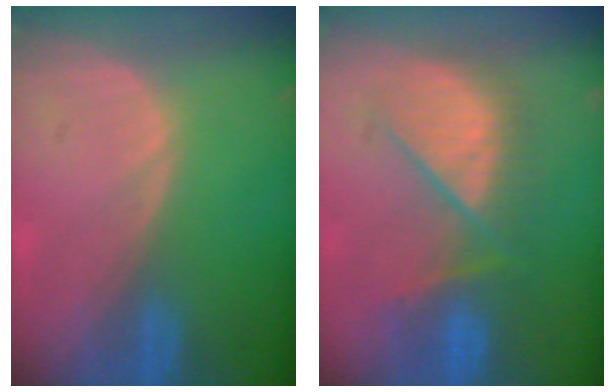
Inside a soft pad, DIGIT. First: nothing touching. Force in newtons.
{"total": 8.4, "press": 8.4, "slide": 0.6}